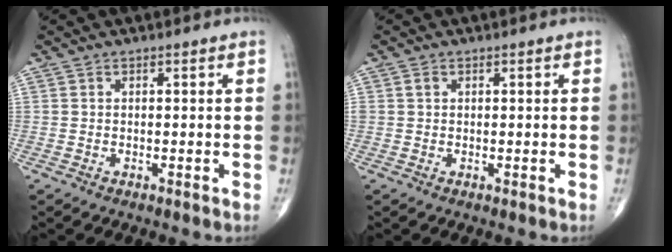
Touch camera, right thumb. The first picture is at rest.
{"total": 0.9, "force": [0.3, 0.8, 0.5], "torque": [-0.007, 0.003, 0.006]}